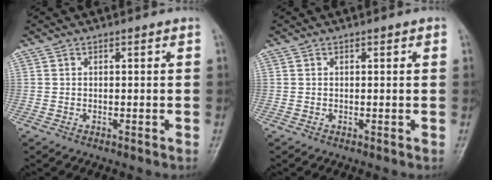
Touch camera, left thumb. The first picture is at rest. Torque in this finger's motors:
{"motor_torque": [-0.20, -0.11, -0.29, -0.27, 0.00]}